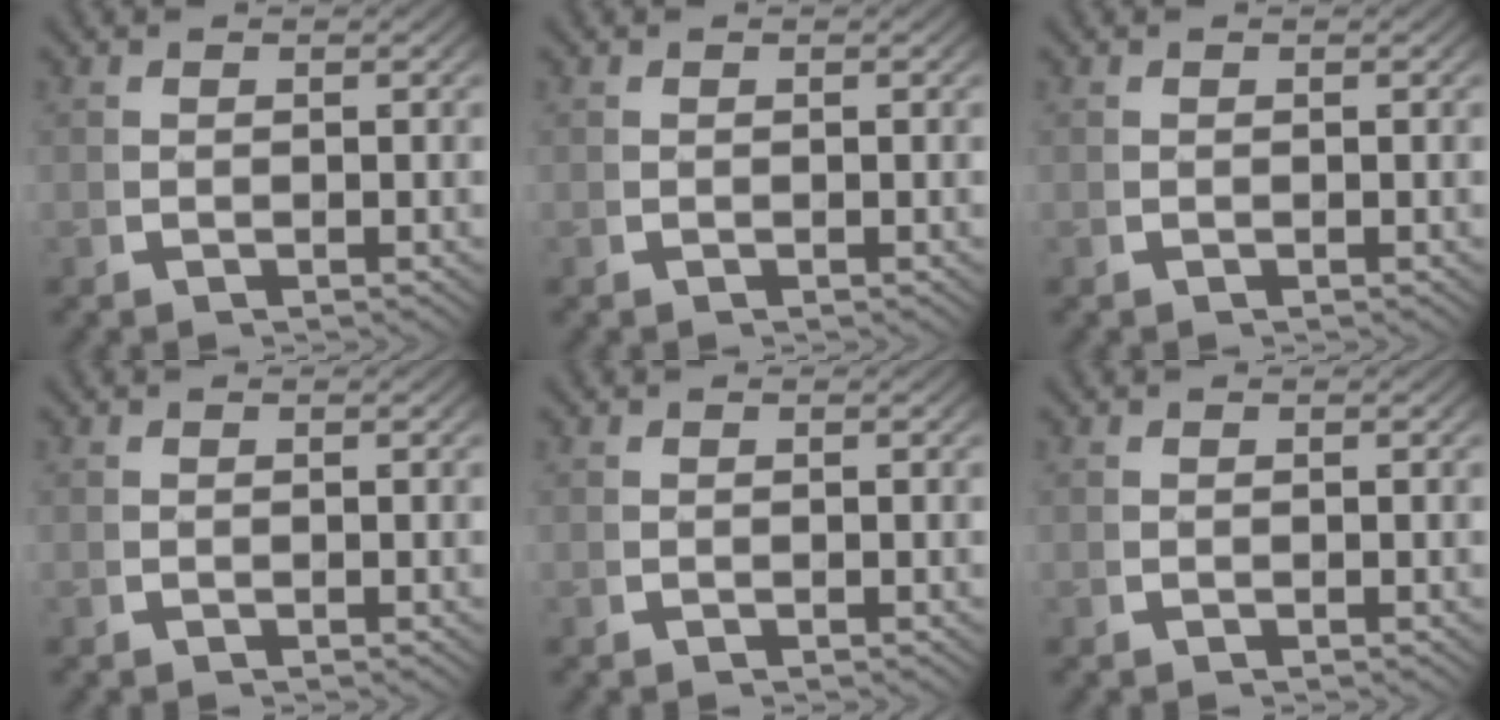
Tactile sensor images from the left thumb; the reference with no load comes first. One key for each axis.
{"total": 0.0}
{"total": 0.0}
{"total": 0.0}
{"total": 0.0}
{"total": 0.0}